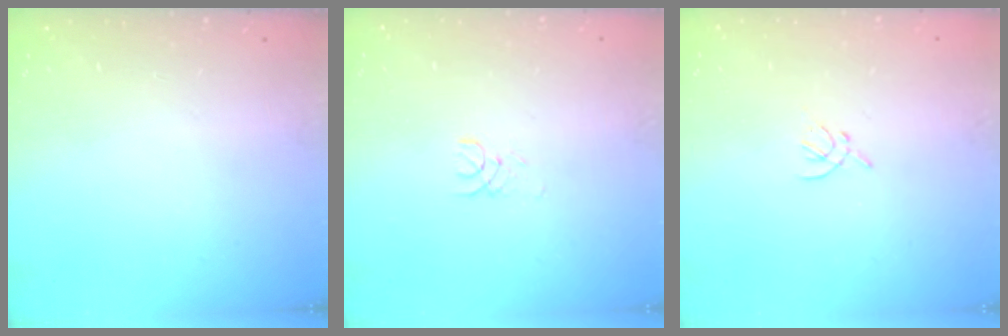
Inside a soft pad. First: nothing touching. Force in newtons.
{"total": 1.0, "press": 1.0, "slide": 0.1}
{"total": 1.4, "press": 1.3, "slide": 0.5}